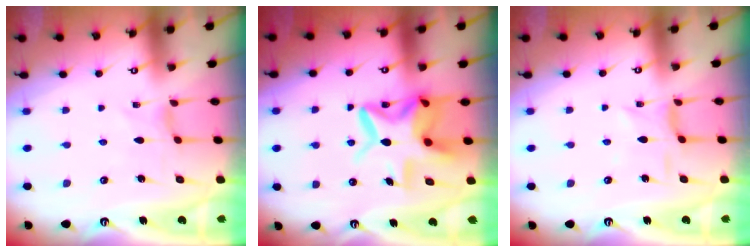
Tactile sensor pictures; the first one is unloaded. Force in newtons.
{"total": 14.2, "press": 14.0, "slide": 2.0}
{"total": 2.5, "press": 2.5, "slide": 0.2}